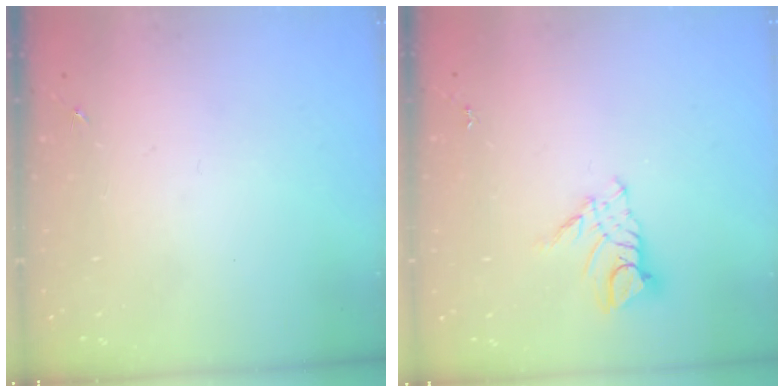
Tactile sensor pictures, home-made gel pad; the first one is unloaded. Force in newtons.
{"total": 8.9, "press": 8.9, "slide": 0.8}